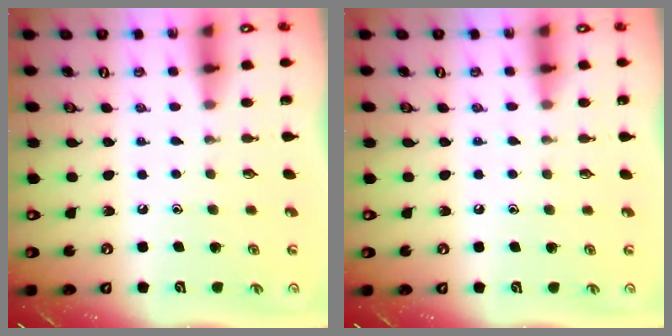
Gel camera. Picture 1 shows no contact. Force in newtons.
{"total": 5.2, "press": 5.2, "slide": 0.5}